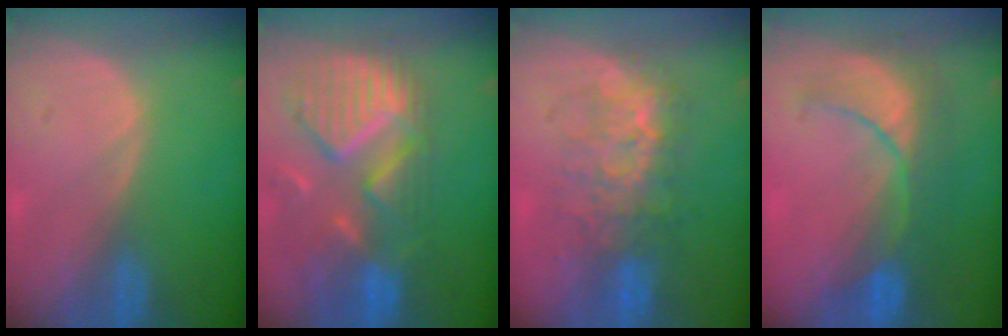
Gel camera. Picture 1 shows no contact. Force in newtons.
{"total": 12.1, "press": 10.4, "slide": 6.2}
{"total": 8.0, "press": 7.8, "slide": 2.1}
{"total": 8.3, "press": 8.2, "slide": 1.1}